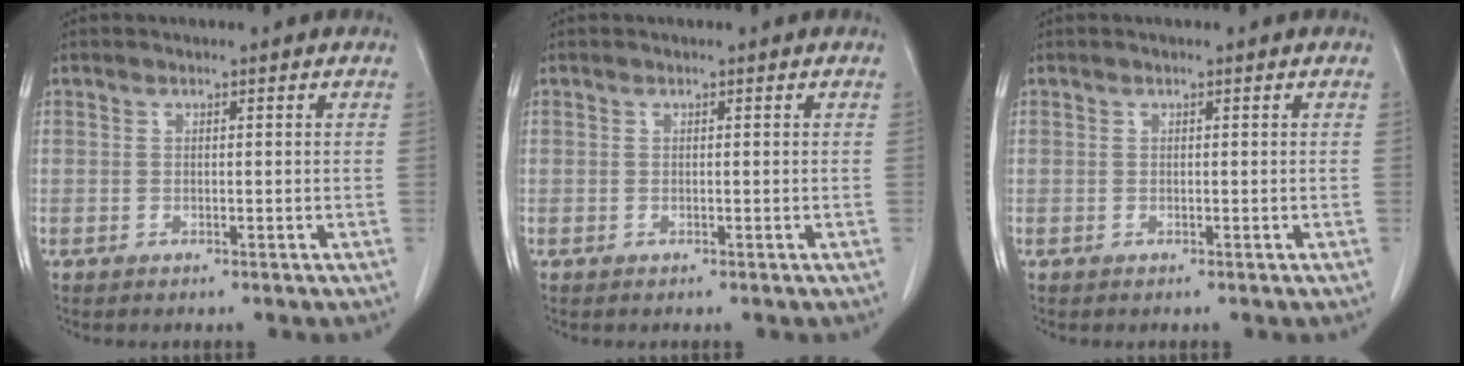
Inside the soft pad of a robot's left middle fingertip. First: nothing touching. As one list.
[{"total": 0.0}, {"total": 0.0}]